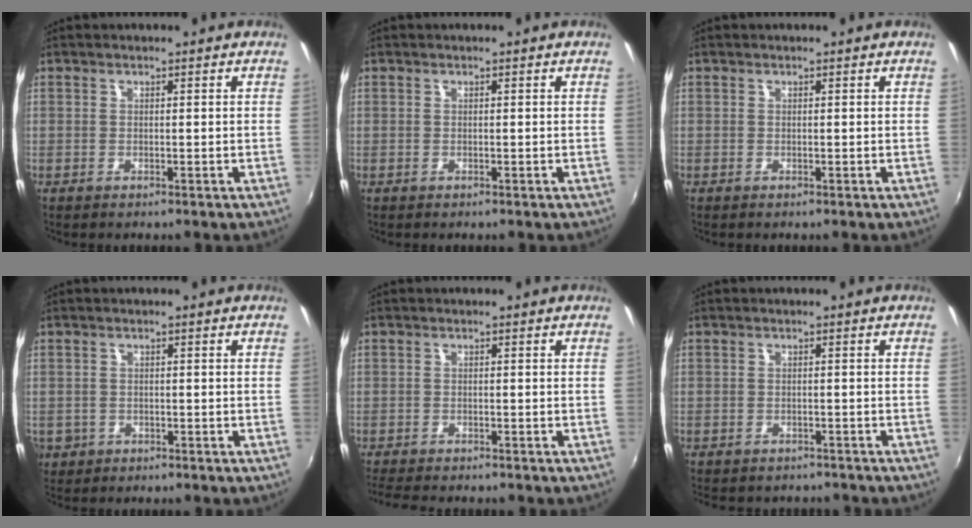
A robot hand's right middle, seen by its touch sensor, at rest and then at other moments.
{"total": 0.0}
{"total": 0.0}
{"total": 4.9, "force": [-1.5, 4.3, 1.8], "torque": [-0.051, -0.004, -0.019]}
{"total": 4.9, "force": [-4.5, 0.9, 1.8], "torque": [-0.052, -0.019, -0.080]}
{"total": 4.5, "force": [-3.9, 1.9, 1.2], "torque": [-0.030, -0.013, -0.053]}